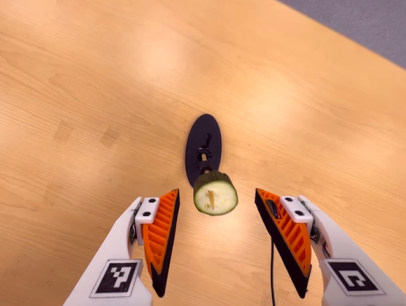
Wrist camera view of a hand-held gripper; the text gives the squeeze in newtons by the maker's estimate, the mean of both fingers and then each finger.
{"total": 0.0}